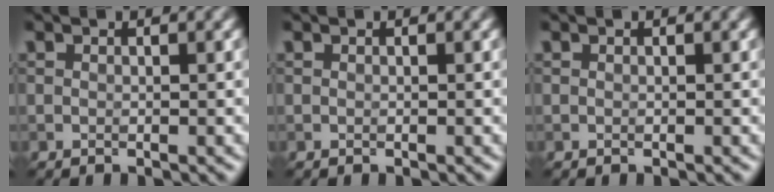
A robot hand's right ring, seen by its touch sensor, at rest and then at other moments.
{"total": 0.0}
{"total": 0.0}